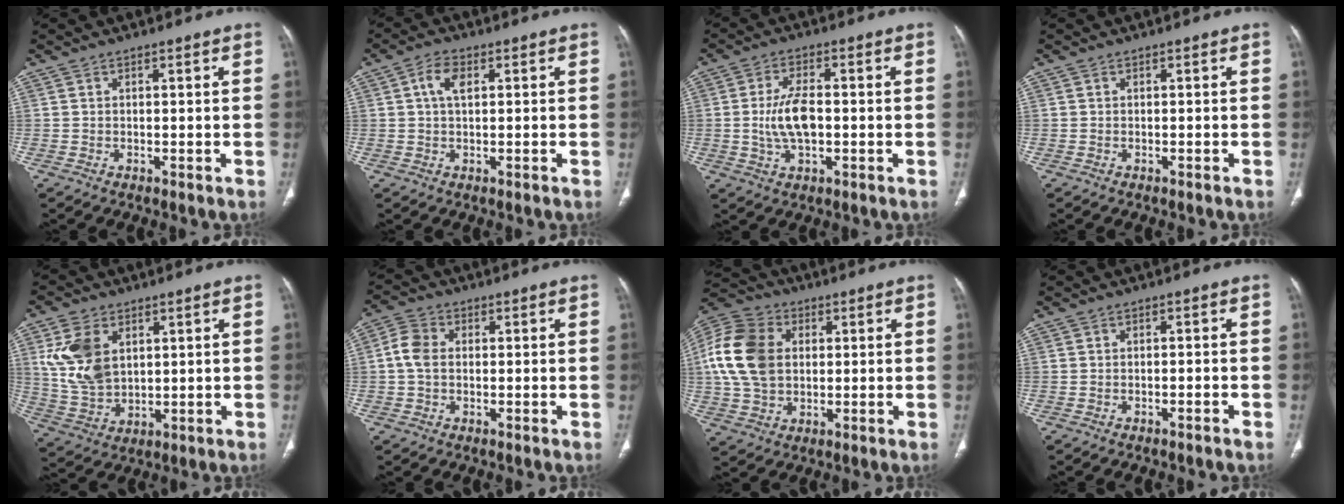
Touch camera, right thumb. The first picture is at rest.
{"total": 3.7, "force": [0.9, 2.1, 2.9], "torque": [-0.057, 0.006, 0.014]}
{"total": 7.6, "force": [-0.5, 3.7, 6.6], "torque": [-0.136, 0.005, -0.010]}
{"total": 0.0}
{"total": 11.5, "force": [3.6, 7.5, 7.9], "torque": [-0.148, -0.012, 0.084]}
{"total": 5.0, "force": [0.1, 3.6, 3.4], "torque": [-0.074, 0.014, -0.005]}
{"total": 15.4, "force": [2.1, 11.1, 10.5], "torque": [-0.200, 0.011, 0.034]}
{"total": 1.0, "force": [-0.9, 0.1, 0.6], "torque": [-0.017, 0.010, -0.005]}